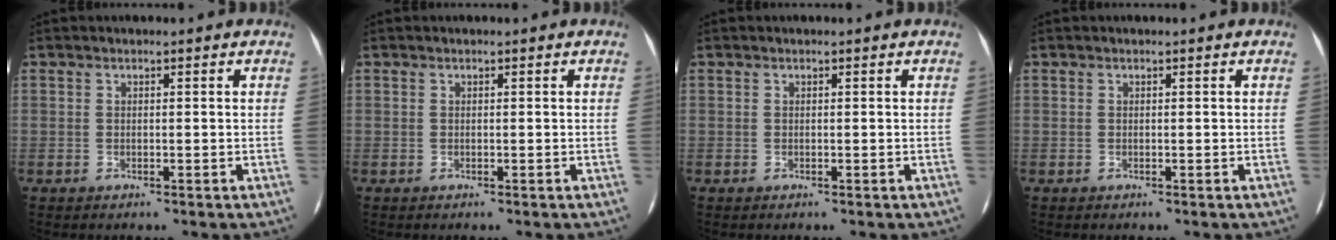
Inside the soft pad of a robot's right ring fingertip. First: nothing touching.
{"total": 0.0}
{"total": 0.0}
{"total": 0.0}